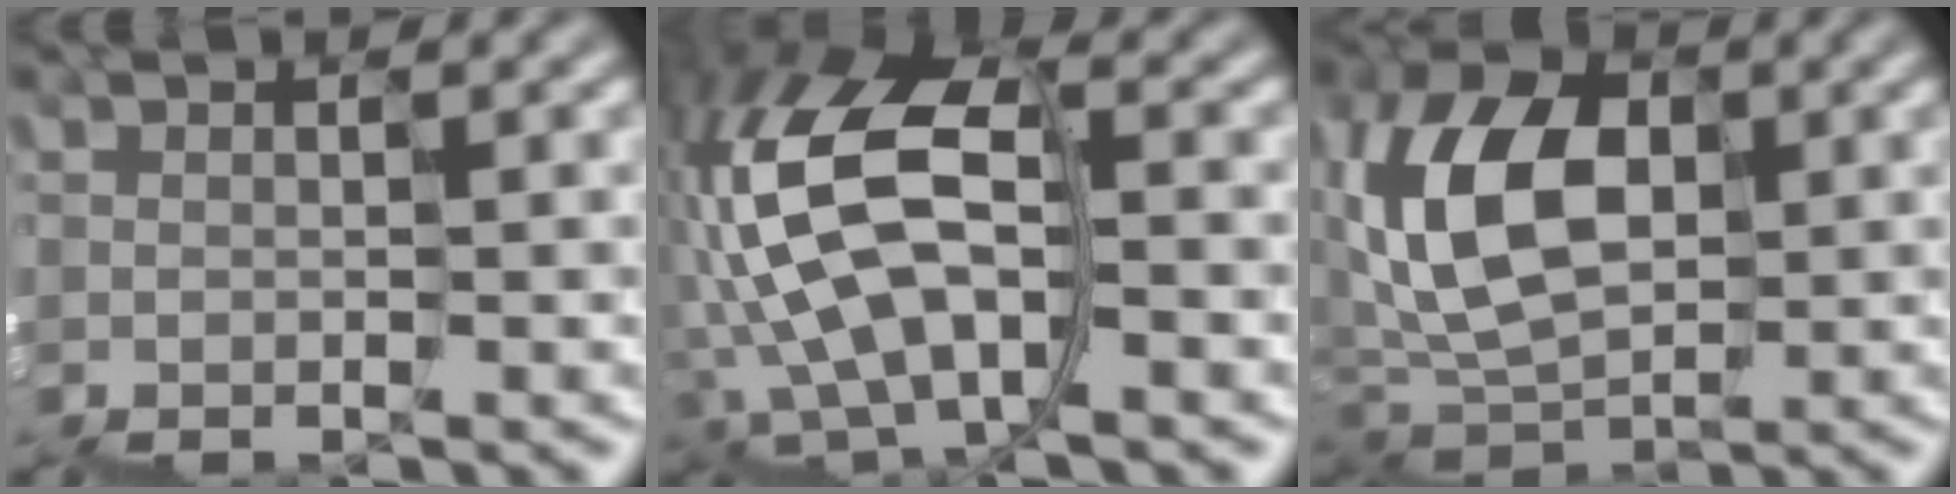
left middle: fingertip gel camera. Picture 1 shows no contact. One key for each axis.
{"total": 8.9, "fx": -1.1, "fy": 4.8, "fz": 7.4, "tx": -0.176, "ty": 0.024, "tz": -0.030}
{"total": 6.6, "fx": 1.7, "fy": 5.0, "fz": 3.9, "tx": -0.110, "ty": 0.026, "tz": 0.026}